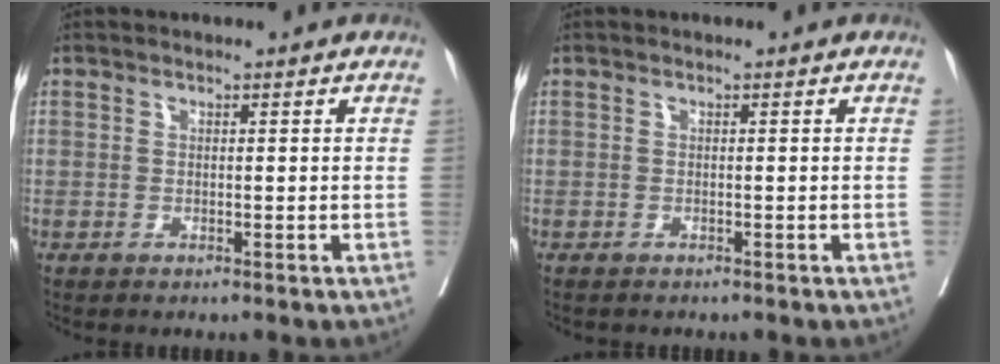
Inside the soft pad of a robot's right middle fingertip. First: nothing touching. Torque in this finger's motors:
{"motor_torque": [-0.02, 0.02, -0.07, 0.00]}